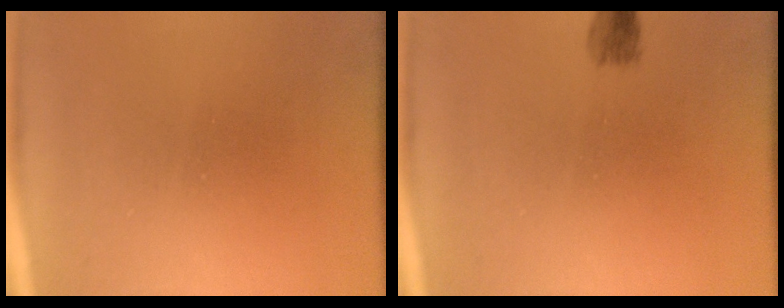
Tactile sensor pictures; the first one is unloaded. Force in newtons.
{"total": 1.8}